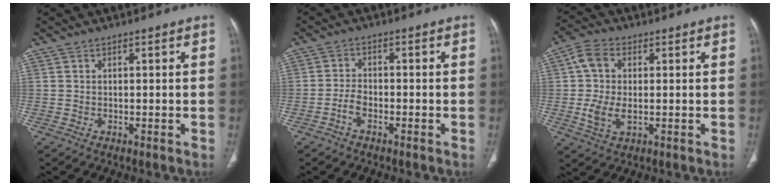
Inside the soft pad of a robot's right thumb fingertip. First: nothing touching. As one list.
[{"total": 2.9, "force": [-1.7, 1.4, 1.9], "torque": [-0.037, 0.017, -0.035]}, {"total": 8.8, "force": [0.2, 5.2, 7.1], "torque": [-0.145, 0.008, 0.003]}]